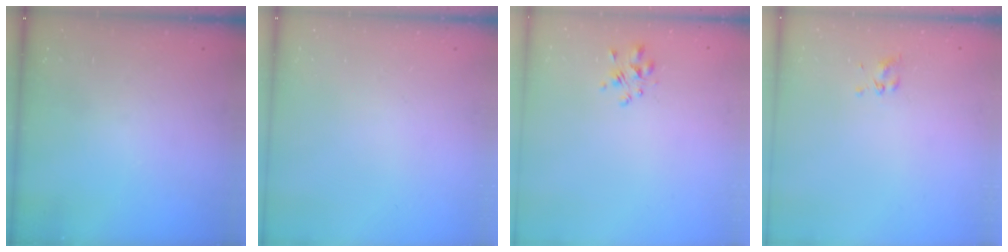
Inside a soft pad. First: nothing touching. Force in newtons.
{"total": 0.0}
{"total": 2.4, "press": 2.3, "slide": 0.7}
{"total": 3.1, "press": 2.9, "slide": 1.1}